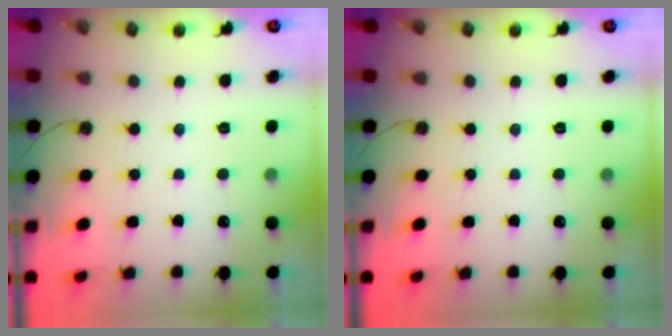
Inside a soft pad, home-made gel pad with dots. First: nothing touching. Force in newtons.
{"total": 0.0}